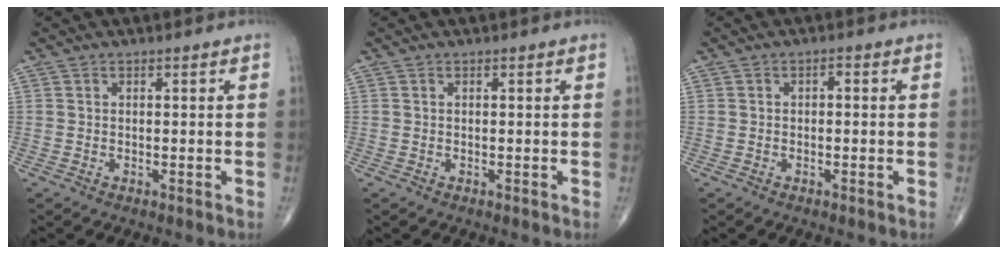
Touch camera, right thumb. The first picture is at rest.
{"total": 0.0}
{"total": 1.0, "force": [-0.1, 0.6, 0.8], "torque": [-0.007, 0.006, -0.006]}